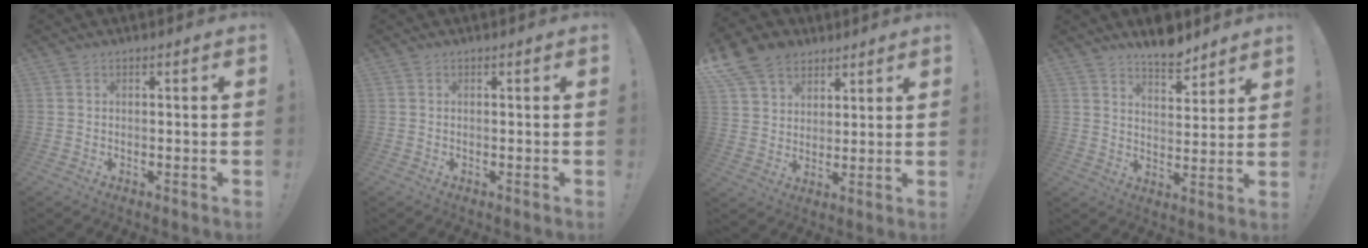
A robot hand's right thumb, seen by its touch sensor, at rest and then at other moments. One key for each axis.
{"total": 0.0}
{"total": 11.7, "fx": 7.3, "fy": 8.3, "fz": 4.0, "tx": -0.068, "ty": -0.046, "tz": 0.146}
{"total": 8.1, "fx": 7.1, "fy": 2.4, "fz": 3.1, "tx": -0.035, "ty": -0.054, "tz": 0.127}